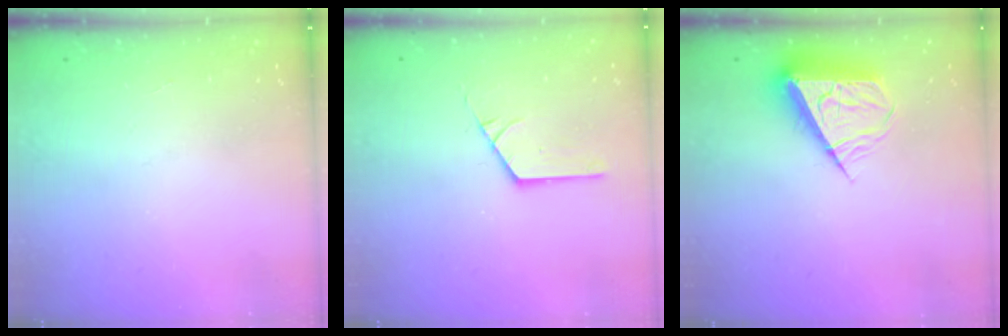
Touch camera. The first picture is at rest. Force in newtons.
{"total": 2.3, "press": 2.3, "slide": 0.3}
{"total": 9.2, "press": 9.2, "slide": 0.3}